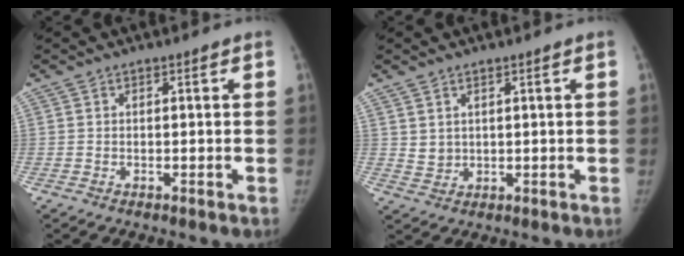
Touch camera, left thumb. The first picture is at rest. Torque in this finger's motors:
{"motor_torque": [-0.13, 0.18, -0.22, -0.47, 0.00]}